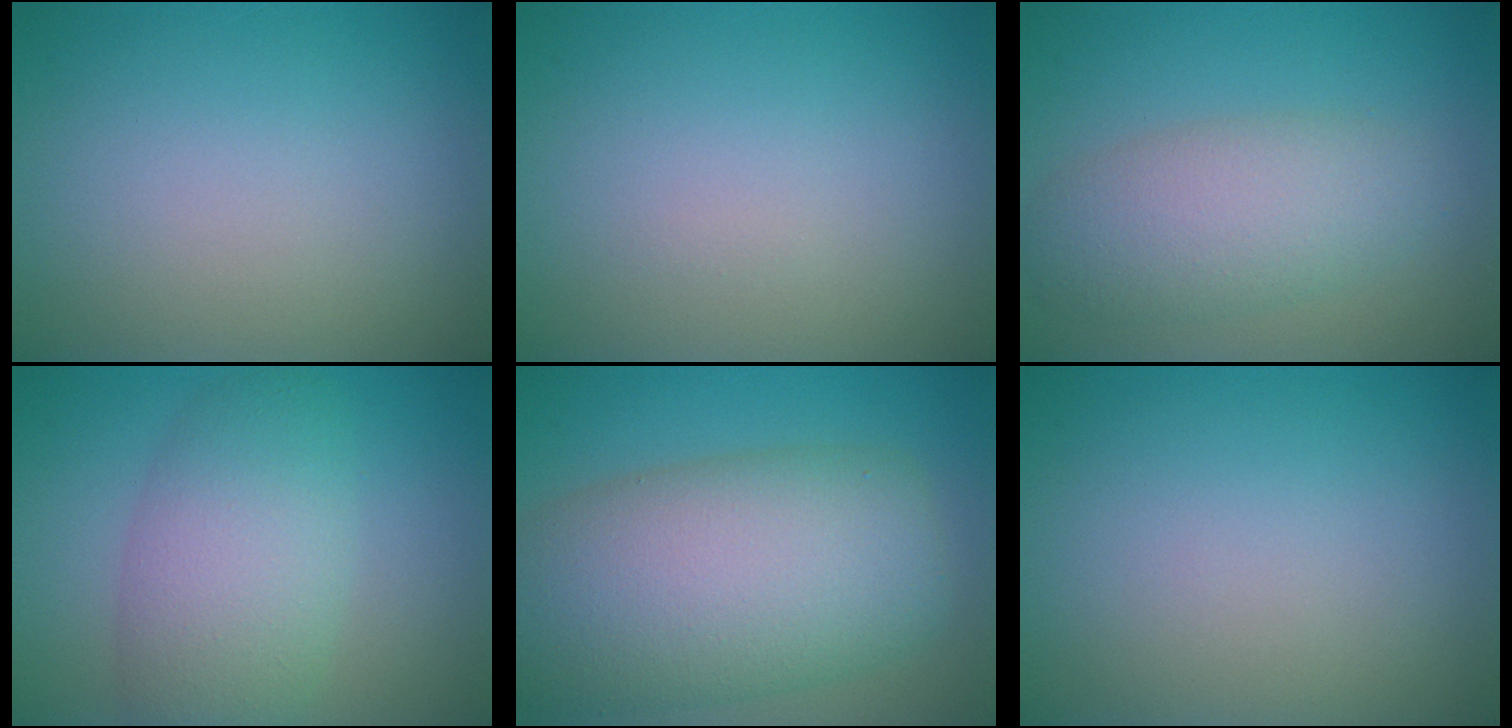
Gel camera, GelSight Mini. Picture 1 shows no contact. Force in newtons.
{"total": 0.0}
{"total": 4.8, "press": 4.8, "slide": 0.4}
{"total": 6.3, "press": 6.3, "slide": 0.3}
{"total": 11.9, "press": 11.9, "slide": 0.3}
{"total": 0.0}